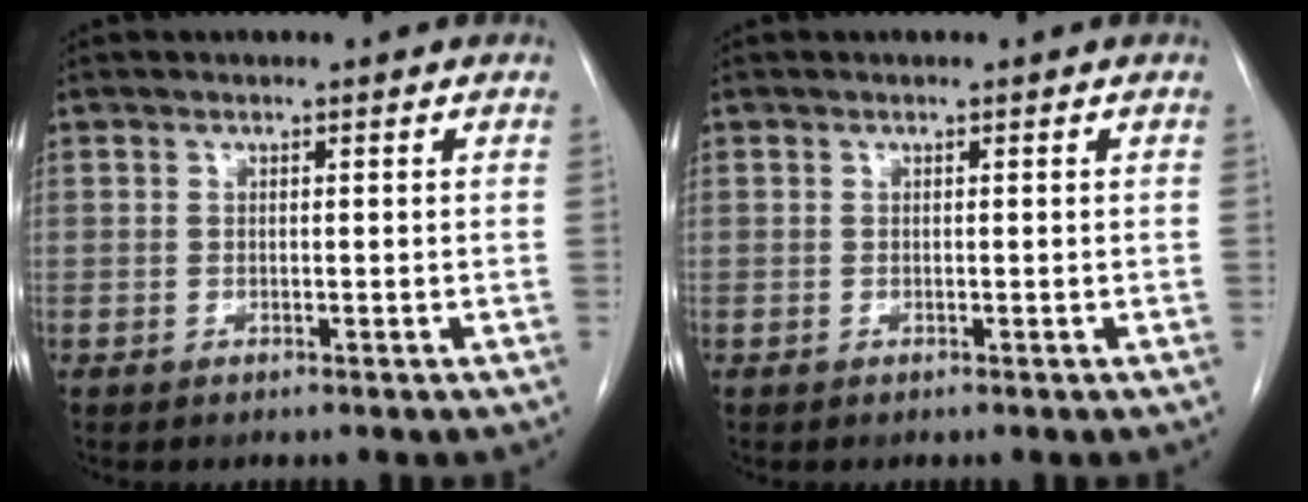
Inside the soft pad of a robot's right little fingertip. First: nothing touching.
{"total": 0.0}